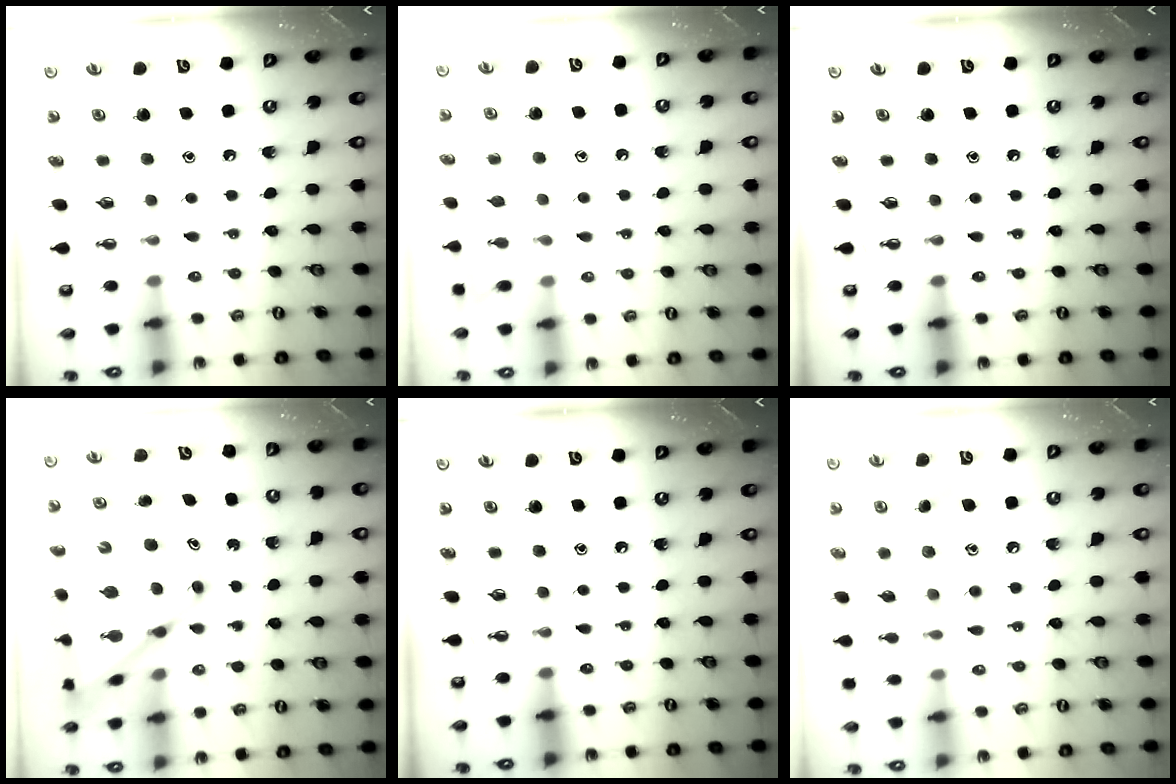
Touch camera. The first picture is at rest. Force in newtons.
{"total": 6.9, "press": 6.9, "slide": 0.8}
{"total": 0.0}
{"total": 14.5, "press": 14.5, "slide": 1.0}
{"total": 0.0}
{"total": 10.9, "press": 10.8, "slide": 0.6}